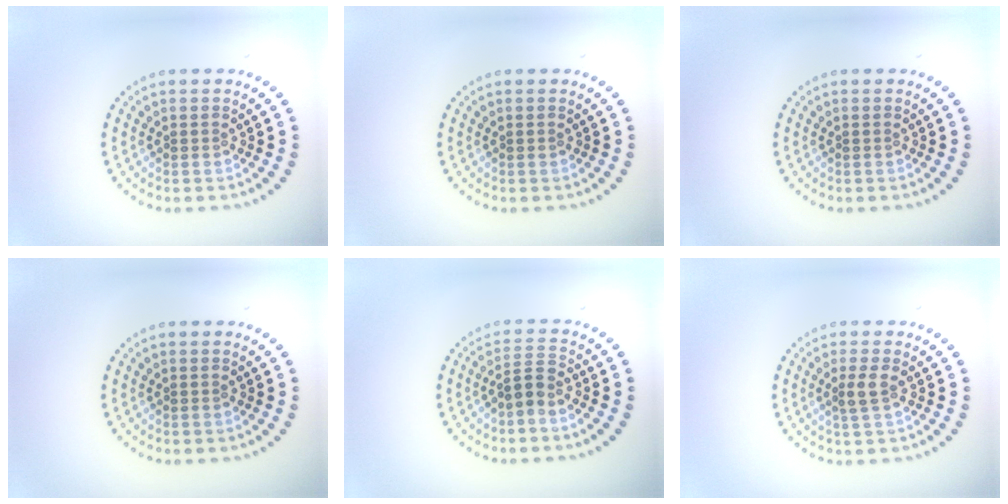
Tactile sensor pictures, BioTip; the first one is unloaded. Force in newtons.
{"total": 0.0}
{"total": 0.0}
{"total": 0.0}
{"total": 2.2, "press": 1.6, "slide": 1.5}
{"total": 1.7, "press": 1.5, "slide": 0.8}